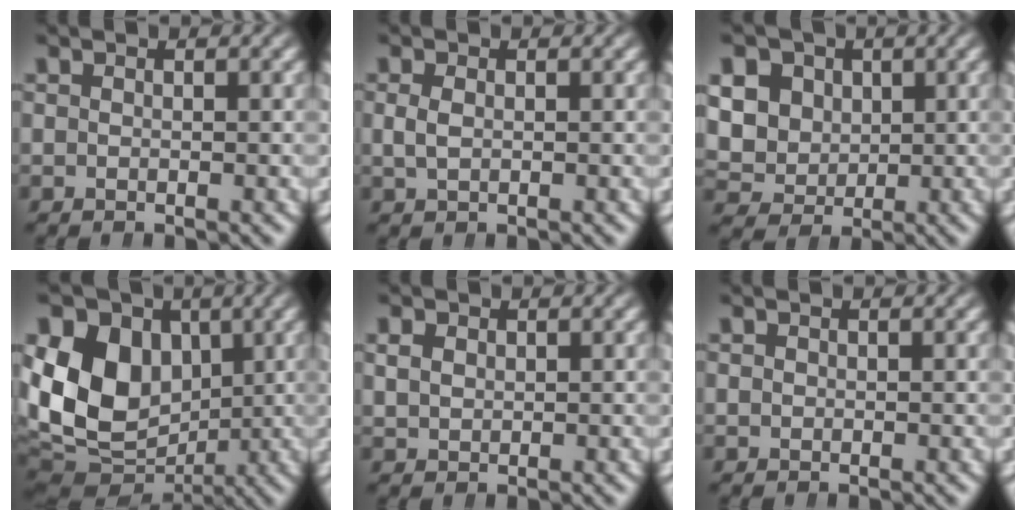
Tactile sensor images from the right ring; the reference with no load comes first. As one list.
[{"total": 1.3, "force": [0.1, 0.8, 1.0], "torque": [-0.027, -0.007, 0.009]}, {"total": 11.5, "force": [2.1, 10.1, 5.0], "torque": [-0.119, -0.018, 0.031]}, {"total": 16.0, "force": [0.6, 12.8, 9.6], "torque": [-0.195, -0.036, 0.018]}, {"total": 1.5, "force": [0.9, 1.0, 0.6], "torque": [-0.004, 0.002, 0.023]}, {"total": 0.0}]